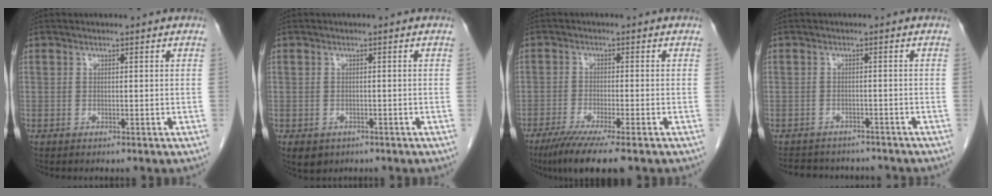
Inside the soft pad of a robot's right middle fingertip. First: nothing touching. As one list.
[{"total": 4.2, "force": [-2.7, 3.0, 1.3], "torque": [-0.017, -0.001, -0.034]}, {"total": 8.0, "force": [-5.7, 0.1, 5.6], "torque": [-0.087, -0.020, -0.091]}, {"total": 9.4, "force": [-8.5, 3.3, 2.3], "torque": [-0.041, 0.009, -0.104]}]